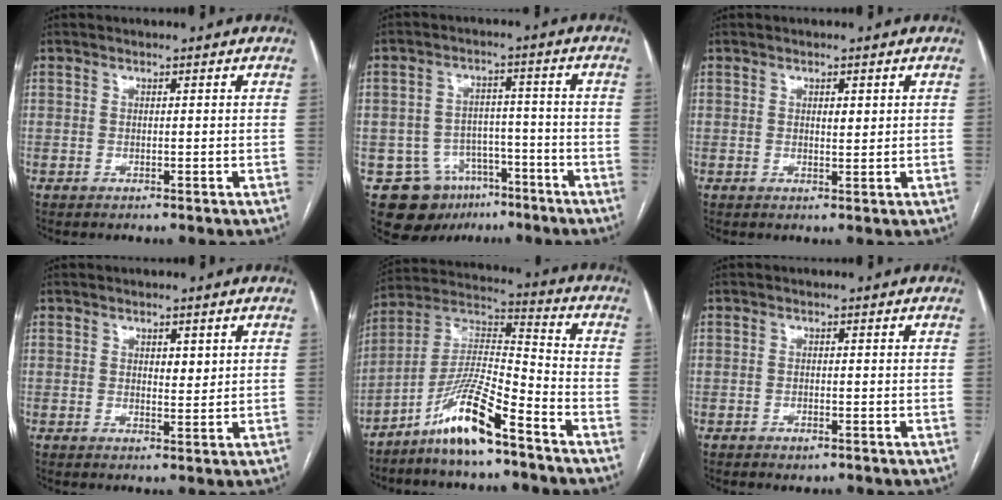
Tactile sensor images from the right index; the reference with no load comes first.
{"total": 10.7, "force": [-6.3, 8.1, 2.8], "torque": [-0.044, 0.028, -0.088]}
{"total": 1.5, "force": [0.6, 0.5, 1.2], "torque": [-0.021, -0.003, 0.009]}
{"total": 2.0, "force": [0.9, 0.9, 1.6], "torque": [-0.022, -0.005, 0.015]}
{"total": 12.1, "force": [-8.2, 1.0, 8.8], "torque": [-0.181, 0.004, -0.160]}
{"total": 1.2, "force": [-0.8, 0.5, 0.8], "torque": [-0.013, -0.002, -0.007]}